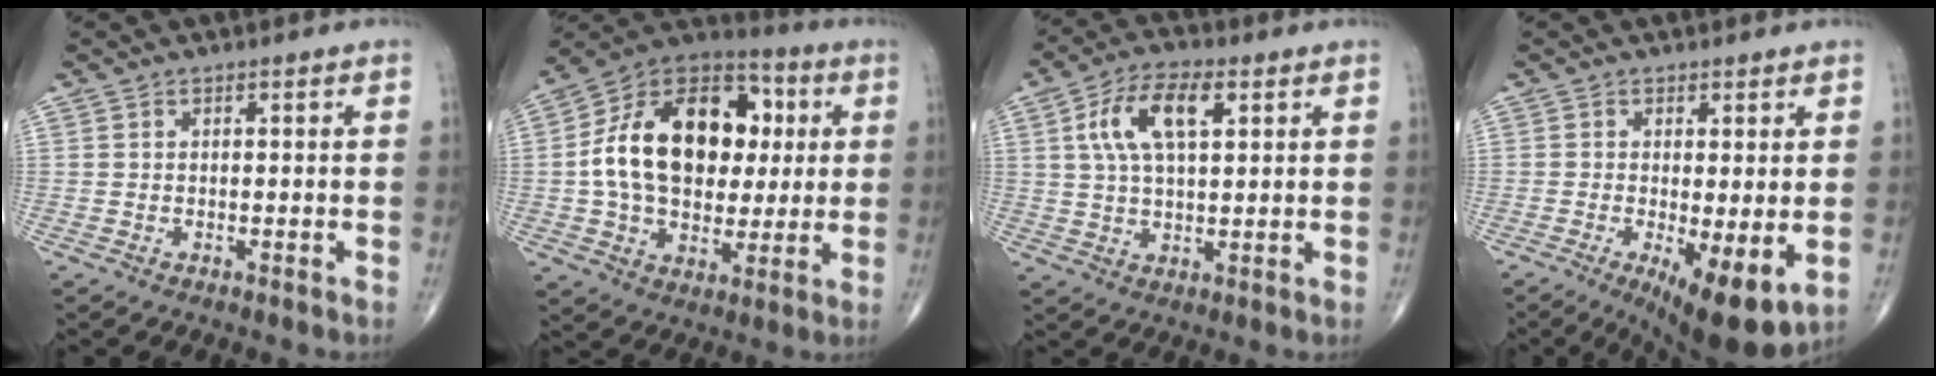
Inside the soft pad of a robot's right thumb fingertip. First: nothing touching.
{"total": 24.1, "force": [2.8, 16.2, 17.6], "torque": [-0.272, 0.020, 0.046]}
{"total": 11.0, "force": [3.6, 5.0, 9.1], "torque": [-0.171, 0.008, 0.064]}
{"total": 10.2, "force": [-2.5, 3.1, 9.4], "torque": [-0.141, -0.024, -0.031]}